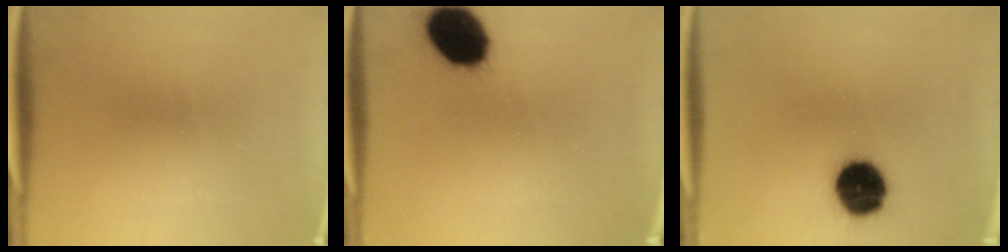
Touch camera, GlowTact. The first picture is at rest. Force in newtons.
{"total": 14.7}
{"total": 11.9}